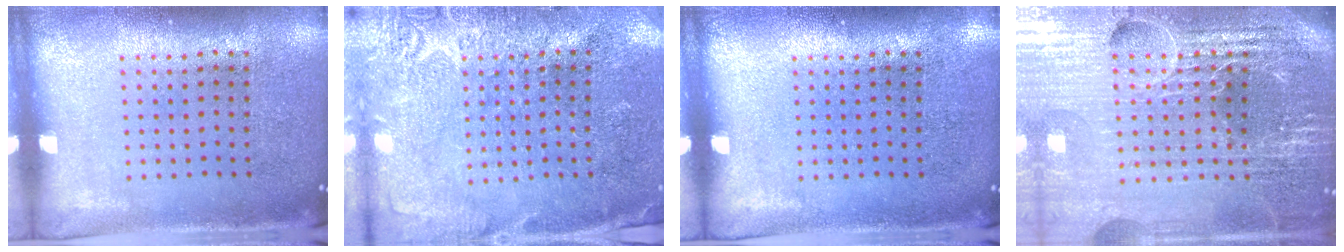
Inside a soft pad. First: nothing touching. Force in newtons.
{"total": 2.8, "press": 2.8, "slide": 0.3}
{"total": 0.0}
{"total": 6.4, "press": 5.7, "slide": 3.1}